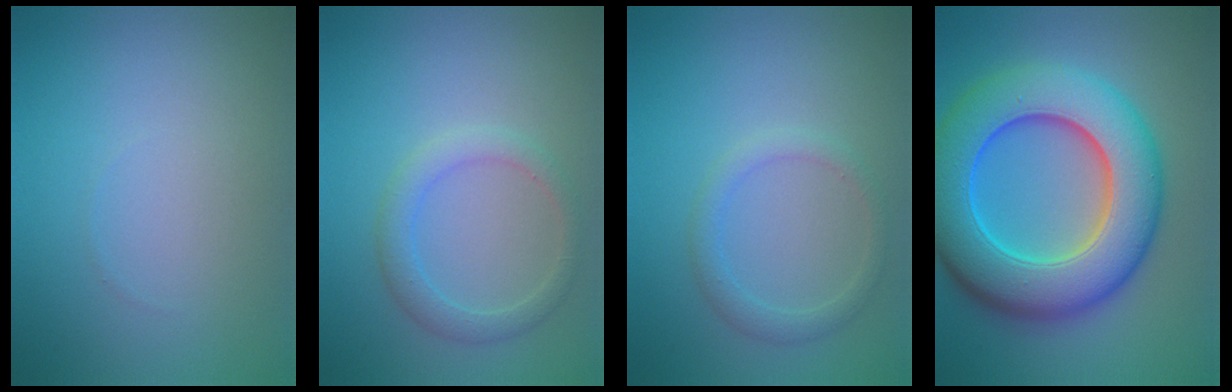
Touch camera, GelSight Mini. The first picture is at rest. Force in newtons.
{"total": 2.2, "press": 2.2, "slide": 0.1}
{"total": 1.8, "press": 1.8, "slide": 0.2}
{"total": 12.0, "press": 12.0, "slide": 0.2}